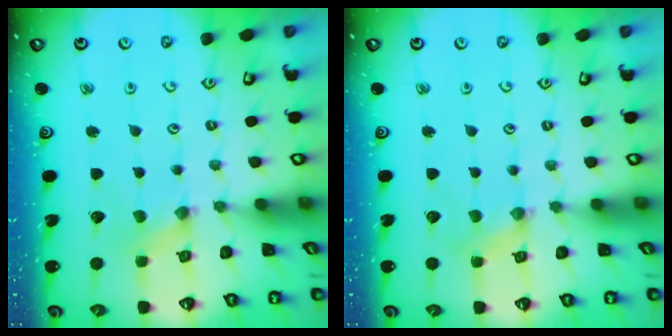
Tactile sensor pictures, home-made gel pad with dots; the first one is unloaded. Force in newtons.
{"total": 2.8, "press": 2.7, "slide": 0.4}